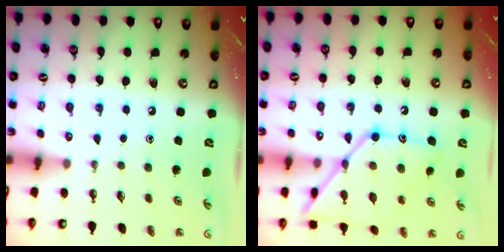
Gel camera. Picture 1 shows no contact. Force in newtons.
{"total": 17.2, "press": 17.2, "slide": 1.4}